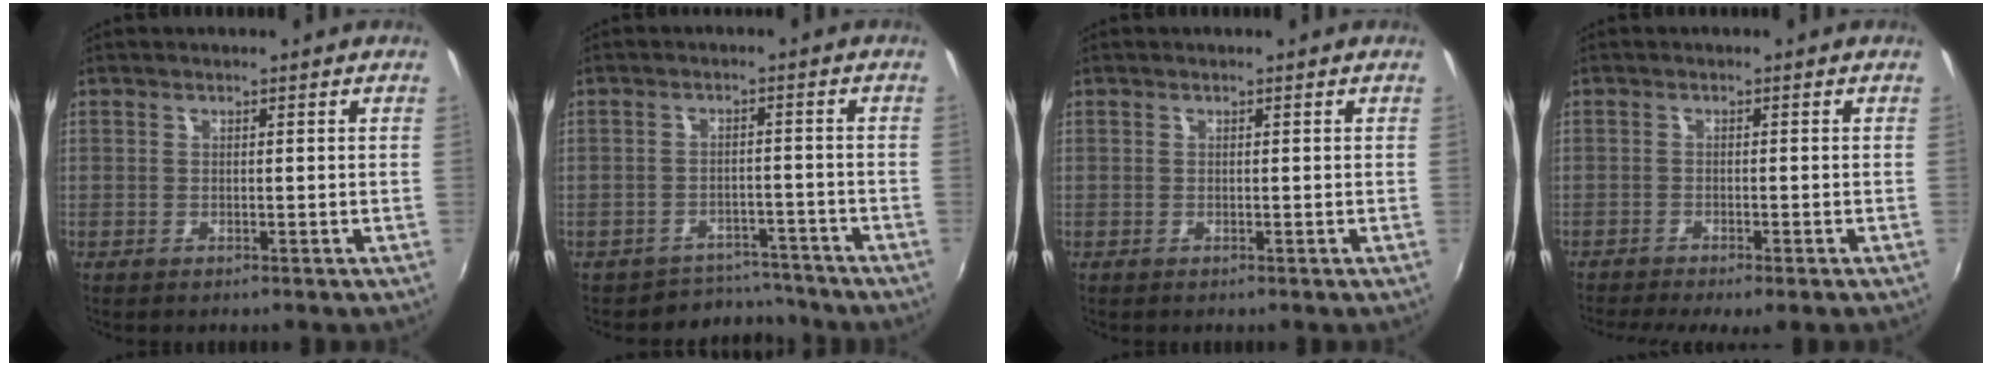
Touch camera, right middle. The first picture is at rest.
{"total": 5.8, "force": [-5.2, 2.5, -0.9], "torque": [0.013, 0.018, -0.074]}
{"total": 0.0}
{"total": 5.2, "force": [-4.3, 0.1, 2.9], "torque": [-0.067, -0.022, -0.071]}